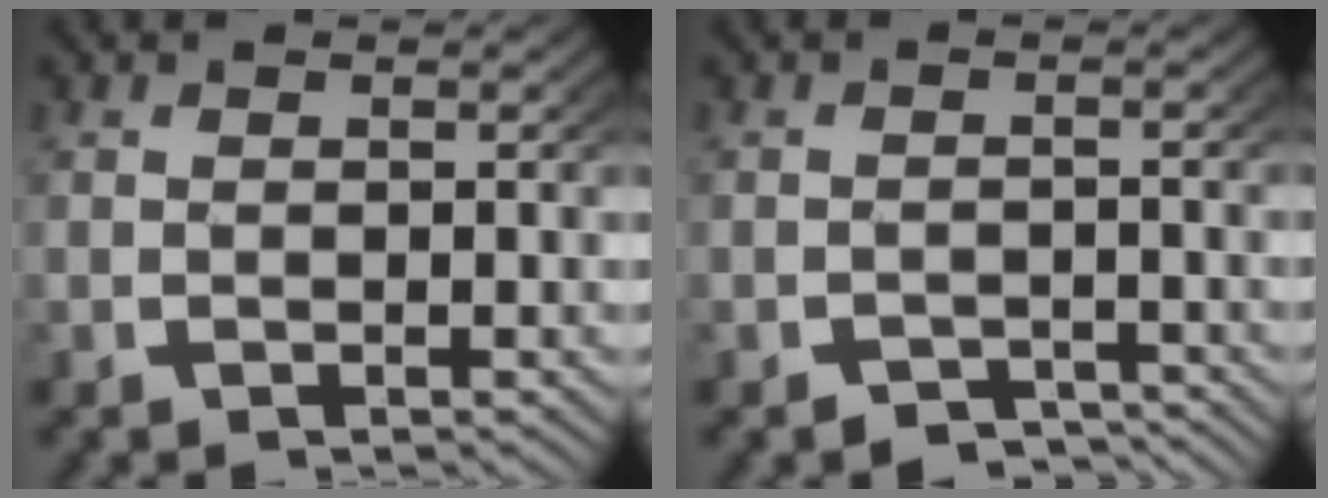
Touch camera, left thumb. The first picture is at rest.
{"total": 2.6, "force": [-2.4, 1.0, 0.6], "torque": [-0.003, -0.012, -0.039]}